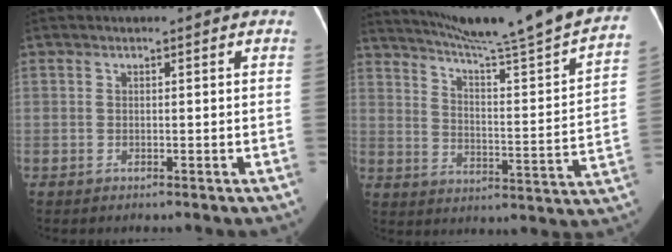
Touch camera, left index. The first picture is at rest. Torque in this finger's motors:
{"motor_torque": [0.10, -0.76, 0.02, 0.03]}